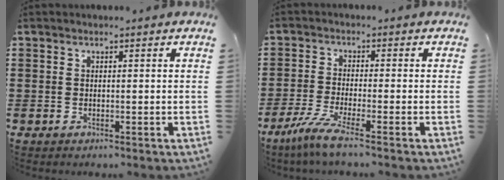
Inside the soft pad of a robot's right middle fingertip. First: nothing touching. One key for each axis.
{"total": 5.2, "fx": -3.4, "fy": 0.0, "fz": 3.9, "tx": -0.100, "ty": -0.023, "tz": -0.070}